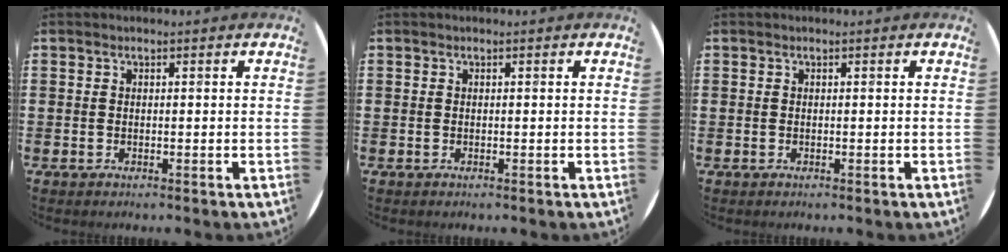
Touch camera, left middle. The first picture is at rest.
{"total": 0.0}
{"total": 0.0}